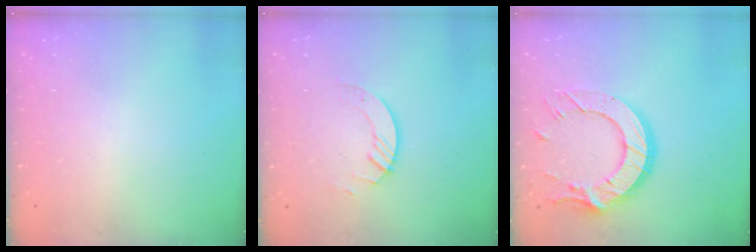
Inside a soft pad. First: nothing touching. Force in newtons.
{"total": 3.1, "press": 3.0, "slide": 0.3}
{"total": 15.9, "press": 15.9, "slide": 1.0}